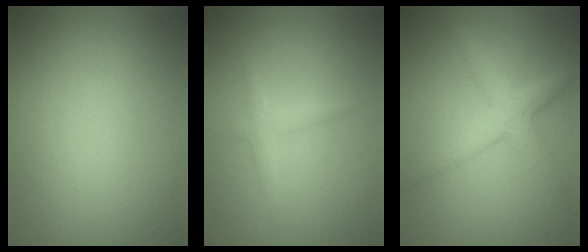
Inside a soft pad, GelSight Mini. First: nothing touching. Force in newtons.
{"total": 1.3, "press": 1.3, "slide": 0.0}
{"total": 3.9, "press": 3.9, "slide": 0.2}